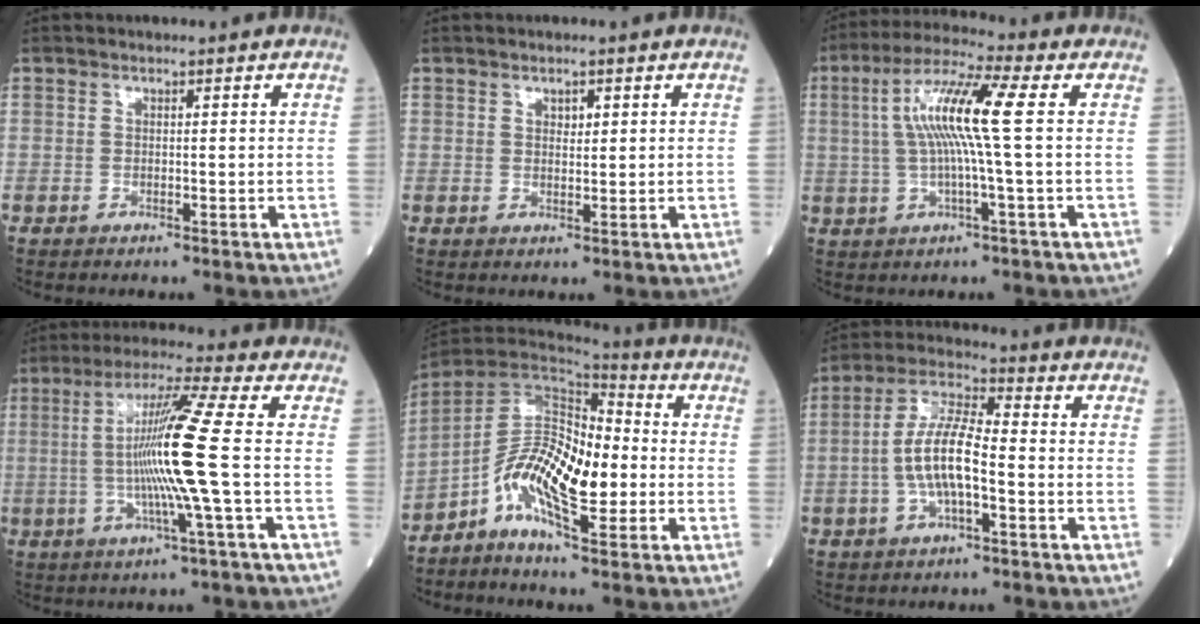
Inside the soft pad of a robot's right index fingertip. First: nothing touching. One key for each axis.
{"total": 1.4, "fx": 0.7, "fy": 0.8, "fz": 1.0, "tx": -0.017, "ty": -0.003, "tz": 0.012}
{"total": 10.4, "fx": 1.2, "fy": -0.6, "fz": 10.3, "tx": -0.205, "ty": 0.017, "tz": 0.019}
{"total": 12.2, "fx": -0.8, "fy": -2.0, "fz": 12.0, "tx": -0.233, "ty": -0.006, "tz": -0.018}
{"total": 12.3, "fx": -2.9, "fy": 3.6, "fz": 11.4, "tx": -0.222, "ty": 0.012, "tz": -0.061}
{"total": 9.5, "fx": -1.7, "fy": 2.5, "fz": 9.0, "tx": -0.191, "ty": 0.013, "tz": -0.036}